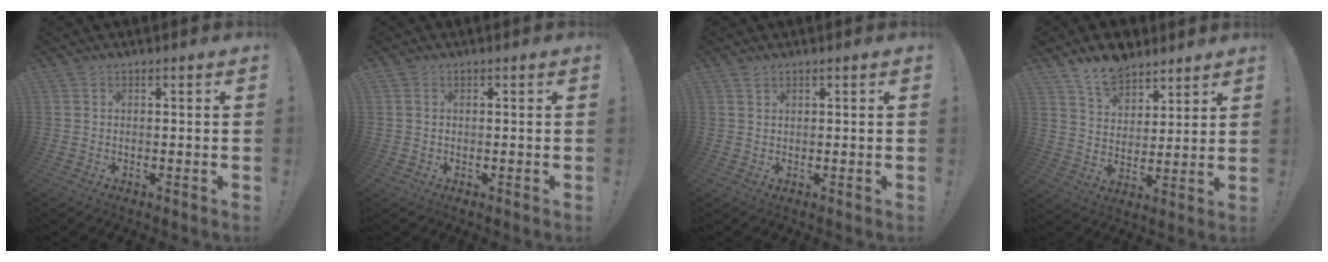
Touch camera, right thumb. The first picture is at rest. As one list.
[{"total": 0.7, "force": [0.3, 0.5, 0.3], "torque": [-0.010, 0.004, 0.006]}, {"total": 0.9, "force": [0.8, 0.4, 0.3], "torque": [-0.002, -0.003, 0.014]}, {"total": 10.6, "force": [8.7, 5.4, 2.8], "torque": [-0.050, -0.060, 0.167]}]